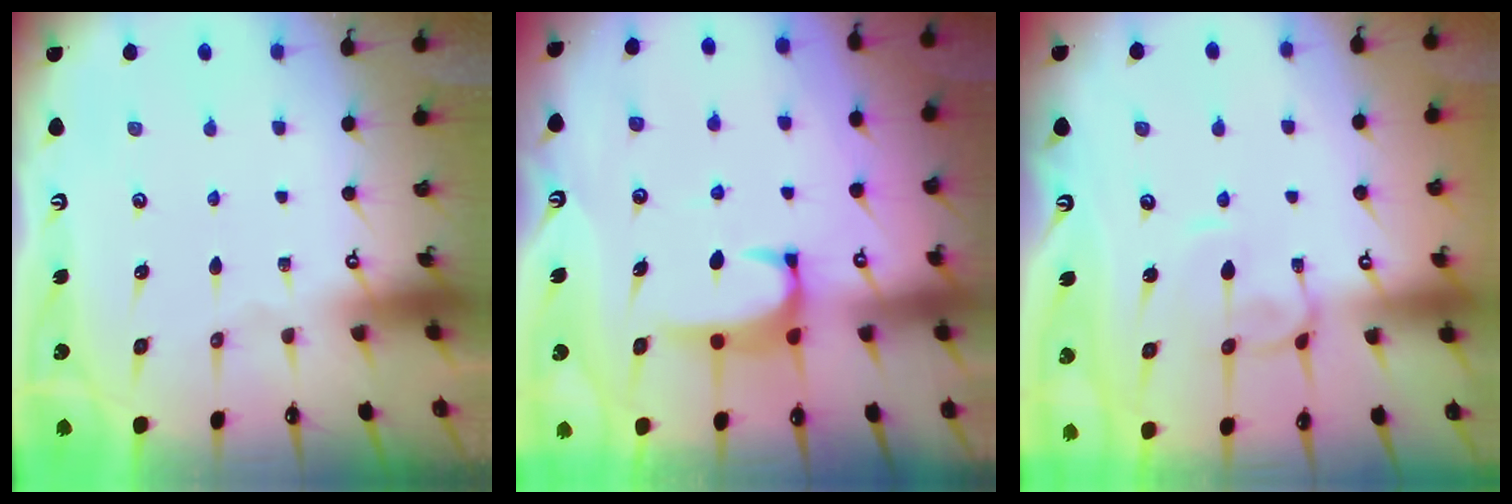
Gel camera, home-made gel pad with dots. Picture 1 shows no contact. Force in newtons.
{"total": 2.5, "press": 2.4, "slide": 0.7}
{"total": 0.9, "press": 0.6, "slide": 0.6}